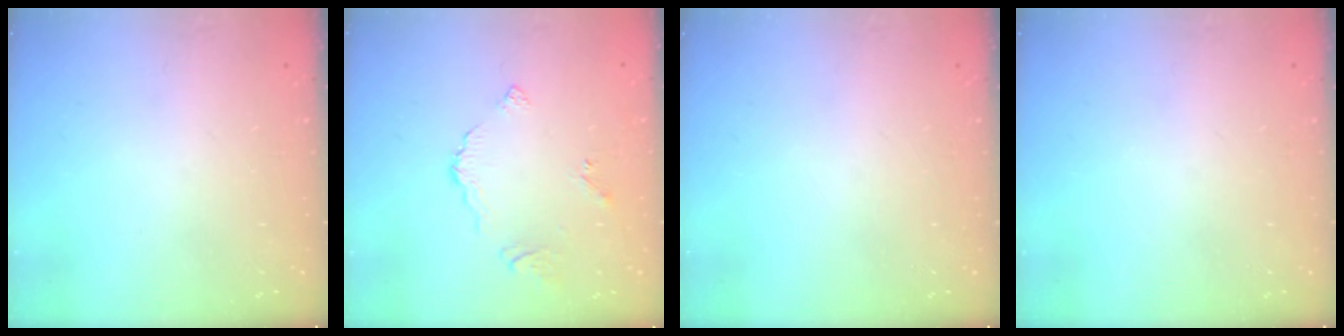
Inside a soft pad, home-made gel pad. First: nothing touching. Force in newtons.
{"total": 4.3, "press": 4.3, "slide": 0.1}
{"total": 0.0}
{"total": 0.0}